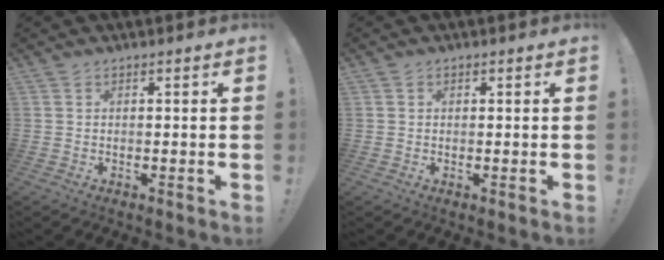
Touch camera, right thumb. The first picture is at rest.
{"total": 0.6, "force": [0.2, 0.5, 0.2], "torque": [0.002, 0.000, 0.001]}